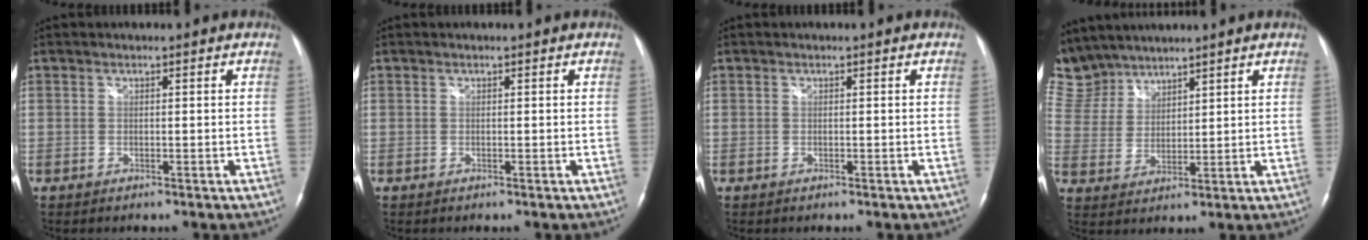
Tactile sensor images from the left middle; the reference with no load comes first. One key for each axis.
{"total": 0.0}
{"total": 0.0}
{"total": 10.4, "fx": 9.4, "fy": 4.4, "fz": 1.0, "tx": -0.045, "ty": 0.019, "tz": 0.207}